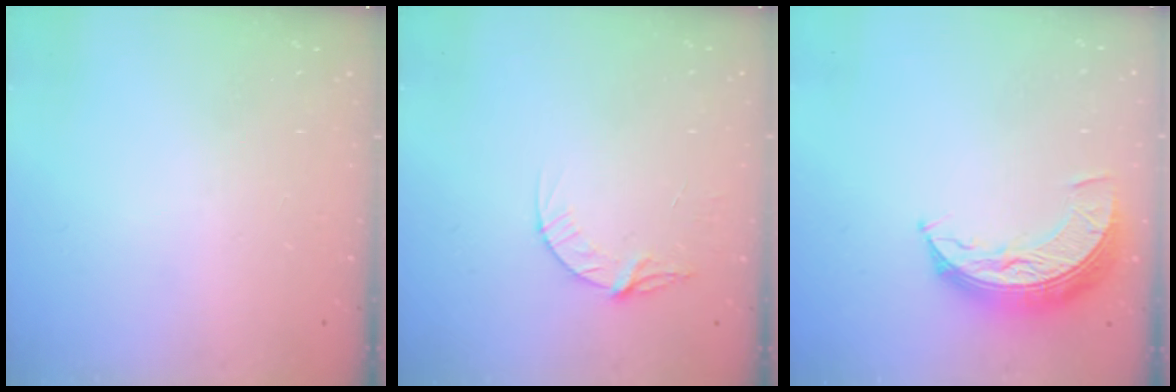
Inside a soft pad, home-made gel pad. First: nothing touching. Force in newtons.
{"total": 5.6, "press": 5.6, "slide": 0.6}
{"total": 9.5, "press": 9.5, "slide": 0.5}